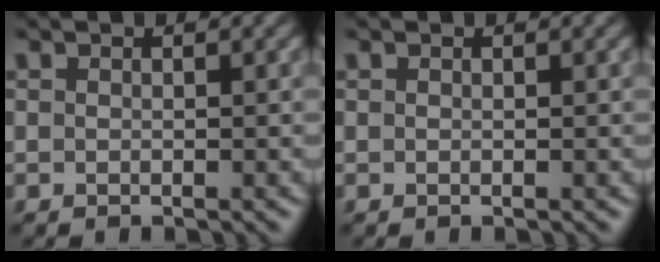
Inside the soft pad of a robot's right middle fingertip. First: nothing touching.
{"total": 0.0}